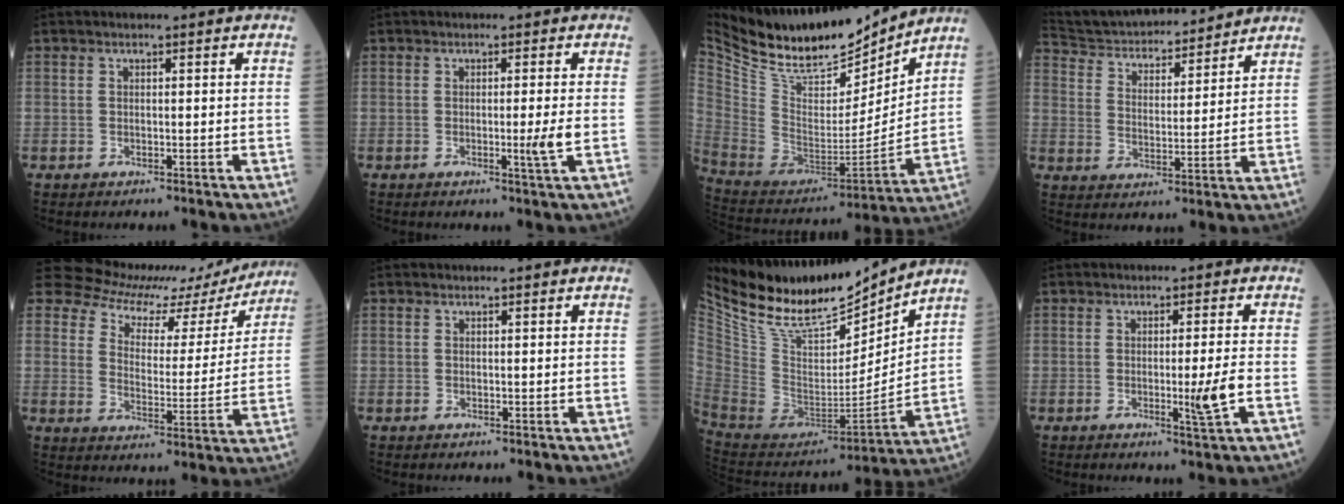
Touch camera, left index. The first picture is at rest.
{"total": 2.9, "force": [-0.6, -0.8, 2.7], "torque": [-0.045, -0.008, -0.008]}
{"total": 25.1, "force": [21.3, 6.8, 11.4], "torque": [-0.233, -0.012, 0.361]}
{"total": 17.1, "force": [16.0, 3.2, 5.1], "torque": [-0.089, 0.021, 0.259]}
{"total": 16.4, "force": [14.5, 6.5, 4.2], "torque": [-0.055, -0.002, 0.178]}
{"total": 0.0}
{"total": 21.8, "force": [19.1, 4.8, 9.3], "torque": [-0.184, -0.020, 0.343]}
{"total": 4.1, "force": [-1.0, -0.8, 4.0], "torque": [-0.066, -0.011, -0.013]}